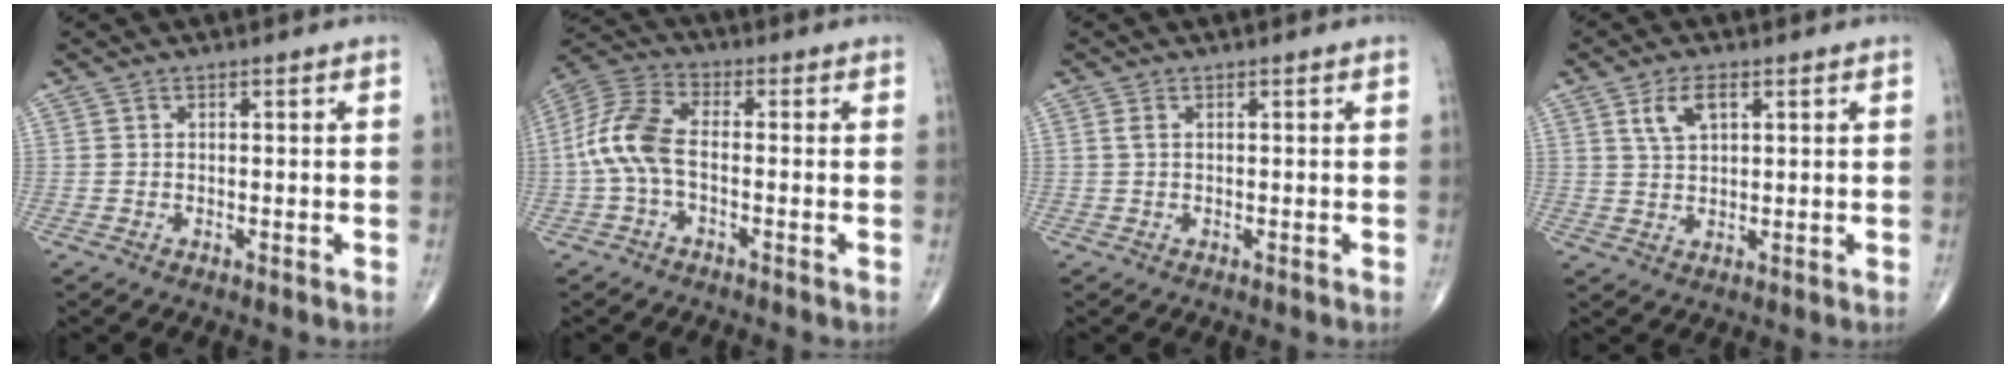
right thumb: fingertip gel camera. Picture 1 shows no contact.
{"total": 9.5, "force": [-1.3, 4.8, 8.1], "torque": [-0.181, 0.028, -0.036]}
{"total": 0.9, "force": [0.3, 0.5, 0.7], "torque": [-0.019, 0.009, 0.009]}
{"total": 5.0, "force": [2.2, 2.5, 3.7], "torque": [-0.065, -0.001, 0.047]}